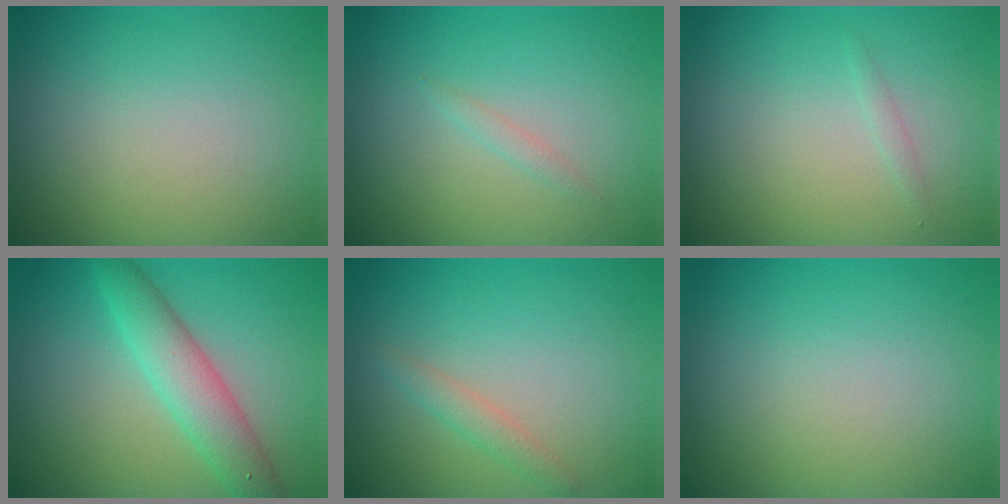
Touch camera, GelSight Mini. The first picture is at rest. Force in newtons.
{"total": 0.7, "press": 0.7, "slide": 0.1}
{"total": 0.5, "press": 0.5, "slide": 0.1}
{"total": 4.3, "press": 4.3, "slide": 0.1}
{"total": 1.5, "press": 1.5, "slide": 0.2}
{"total": 0.0}